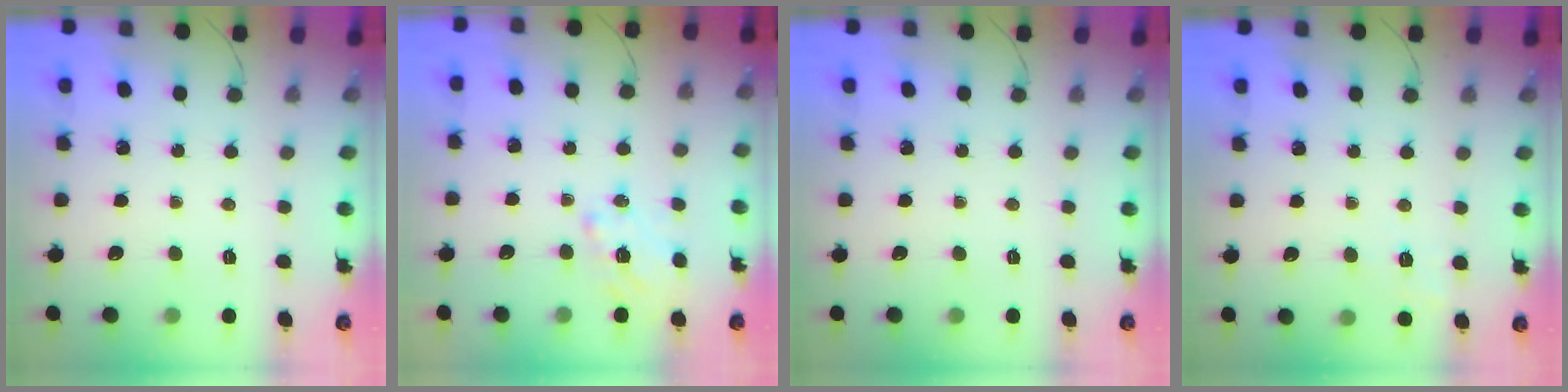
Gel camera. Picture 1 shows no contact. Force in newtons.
{"total": 1.4, "press": 1.2, "slide": 0.8}
{"total": 0.0}
{"total": 1.9, "press": 0.0, "slide": 1.9}